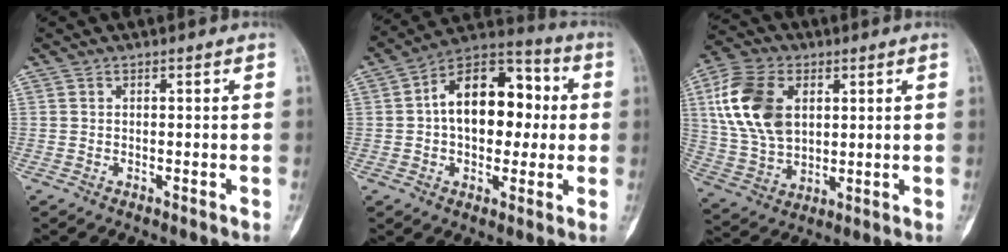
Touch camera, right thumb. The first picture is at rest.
{"total": 17.3, "force": [1.5, 11.0, 13.3], "torque": [-0.163, 0.037, 0.016]}
{"total": 16.0, "force": [4.3, 10.5, 11.3], "torque": [-0.215, -0.002, 0.086]}